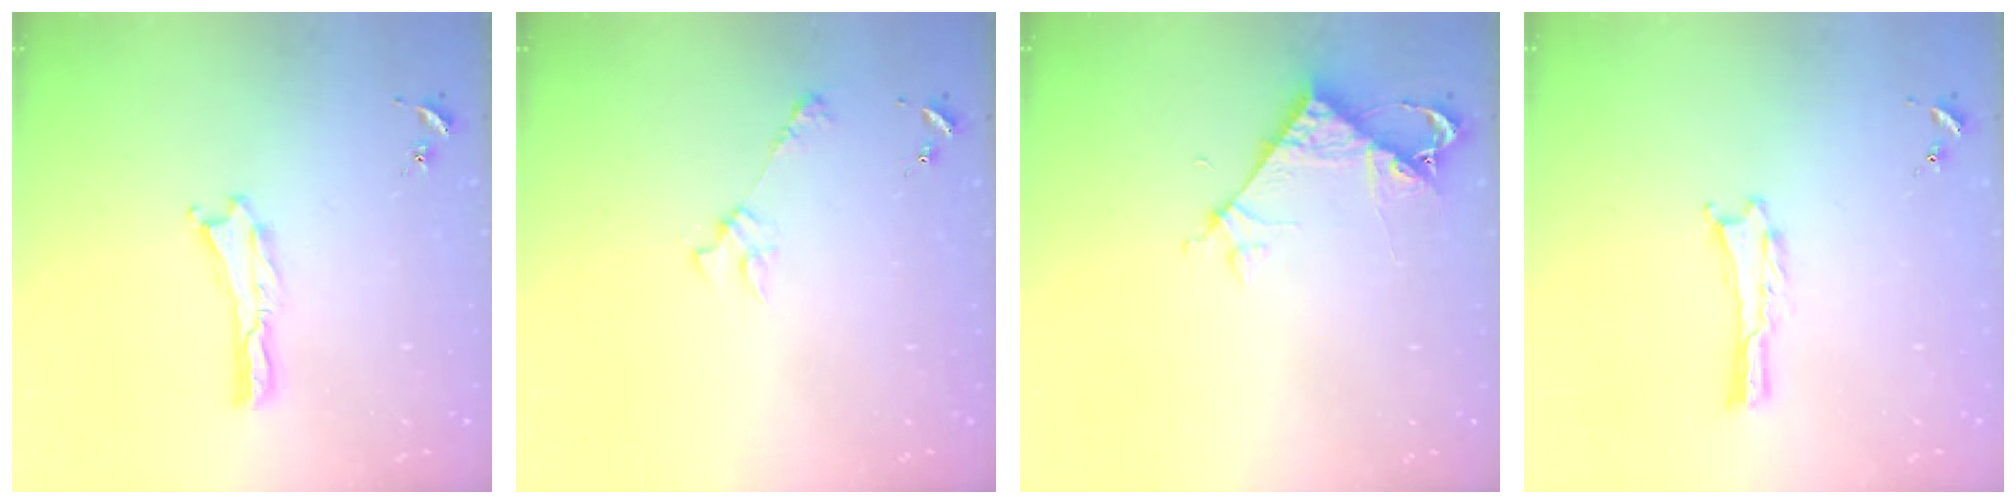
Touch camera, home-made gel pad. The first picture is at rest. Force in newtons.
{"total": 2.4, "press": 2.4, "slide": 0.3}
{"total": 5.1, "press": 5.0, "slide": 0.4}
{"total": 0.0}